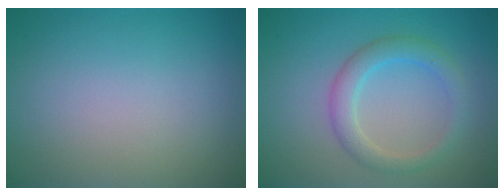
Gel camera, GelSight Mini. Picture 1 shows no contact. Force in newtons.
{"total": 2.9, "press": 2.9, "slide": 0.2}